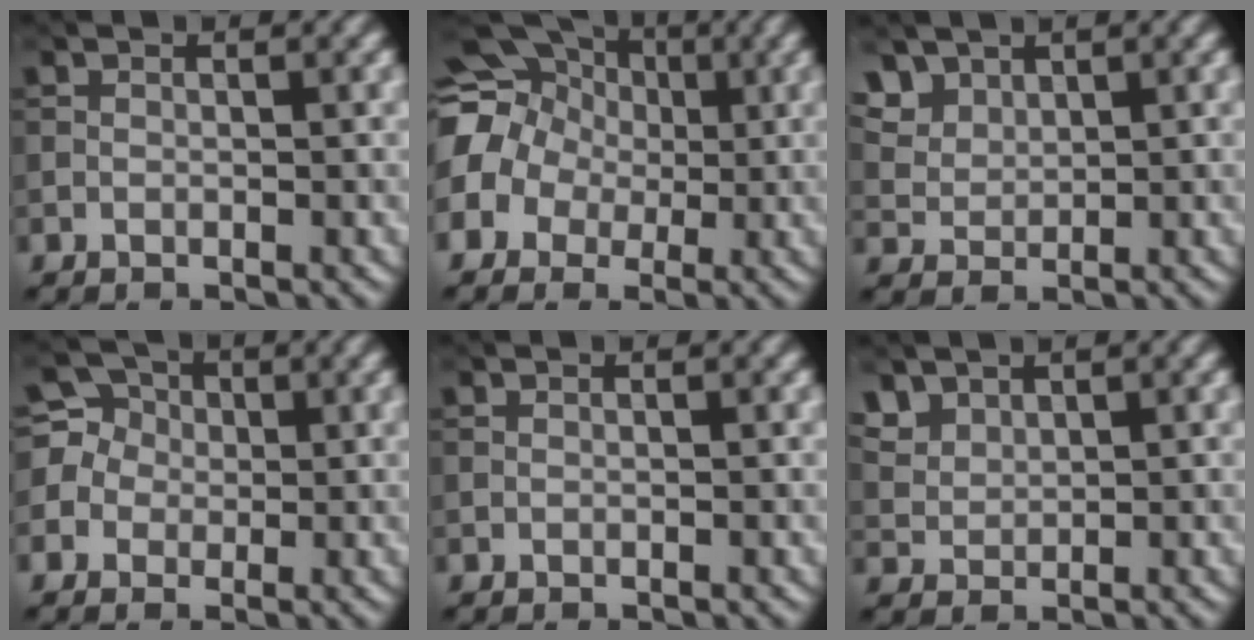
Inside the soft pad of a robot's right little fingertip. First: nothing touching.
{"total": 14.3, "force": [-0.8, 13.4, 4.8], "torque": [-0.137, -0.002, -0.069]}
{"total": 3.0, "force": [1.8, 2.1, 1.0], "torque": [-0.022, 0.002, 0.037]}
{"total": 3.5, "force": [-0.6, 3.5, 0.0], "torque": [0.019, 0.018, -0.036]}
{"total": 0.0}
{"total": 2.2, "force": [1.5, 1.5, 0.7], "torque": [-0.015, -0.001, 0.031]}